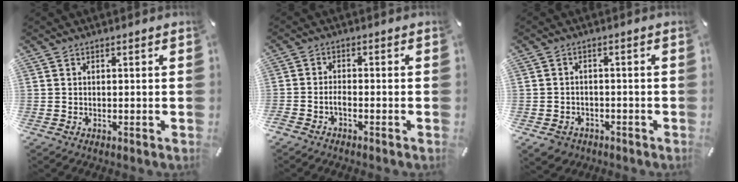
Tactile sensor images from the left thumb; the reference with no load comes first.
{"total": 2.0, "force": [-1.4, 0.6, 1.3], "torque": [-0.031, 0.001, -0.028]}
{"total": 3.7, "force": [-2.1, 2.9, 0.8], "torque": [-0.018, 0.008, -0.041]}